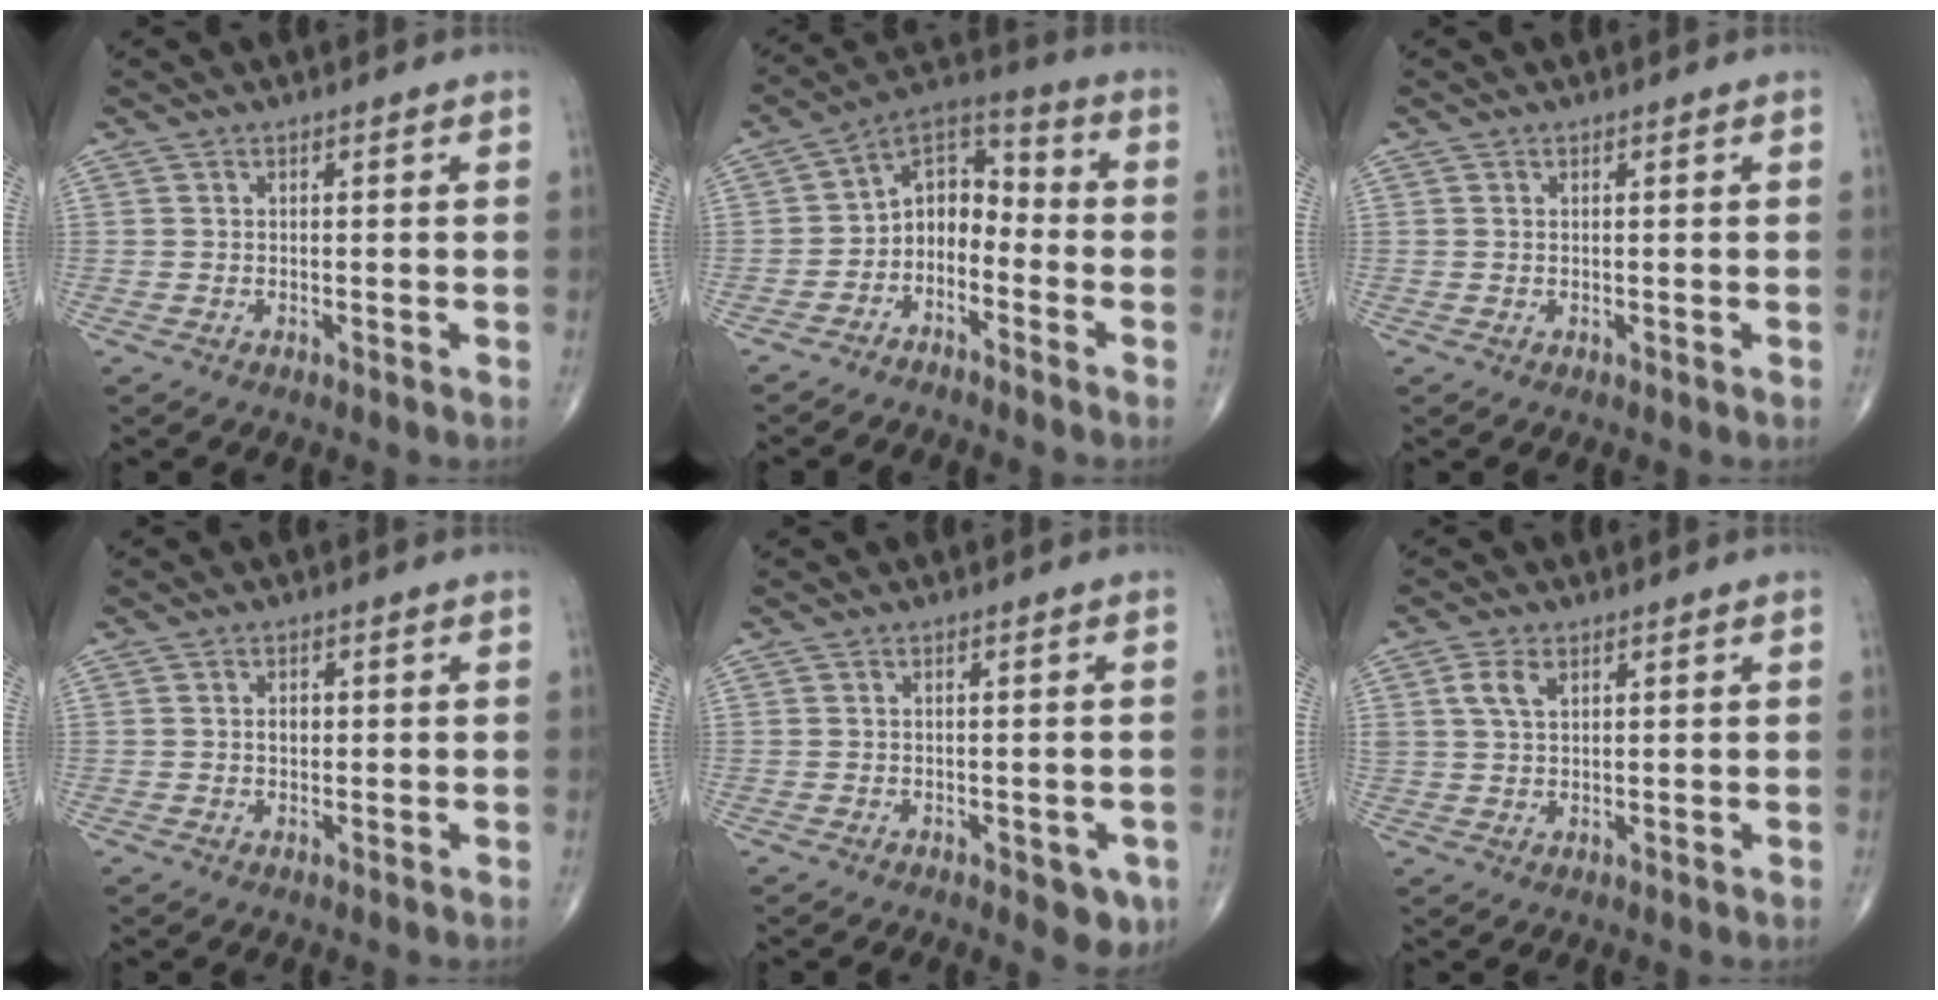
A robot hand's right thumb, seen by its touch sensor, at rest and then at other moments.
{"total": 9.1, "force": [-3.5, 6.3, 5.5], "torque": [-0.063, 0.069, -0.081]}
{"total": 0.0}
{"total": 1.8, "force": [0.2, 1.3, 1.2], "torque": [-0.015, 0.002, 0.002]}
{"total": 4.4, "force": [-1.7, 2.1, 3.5], "torque": [-0.022, -0.003, -0.016]}
{"total": 4.0, "force": [1.7, 2.3, 2.8], "torque": [-0.055, 0.002, 0.038]}